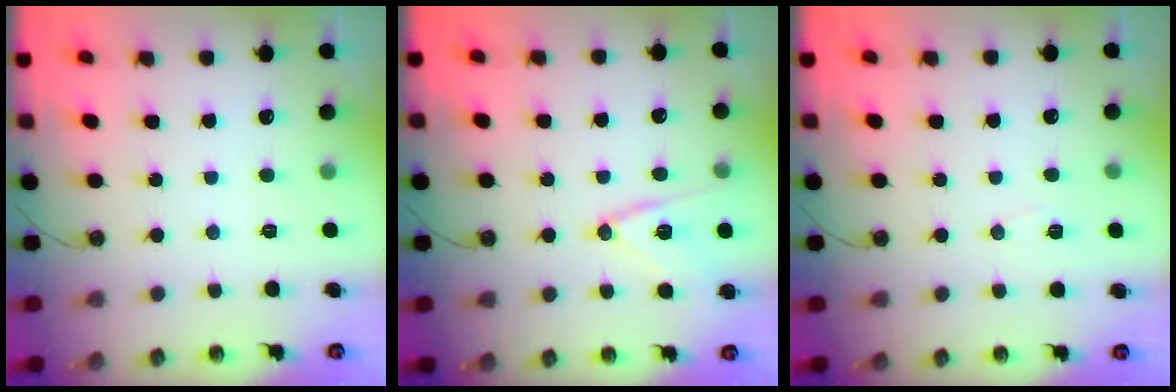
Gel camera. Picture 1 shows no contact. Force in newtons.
{"total": 12.6, "press": 12.2, "slide": 3.2}
{"total": 5.3, "press": 4.8, "slide": 2.2}